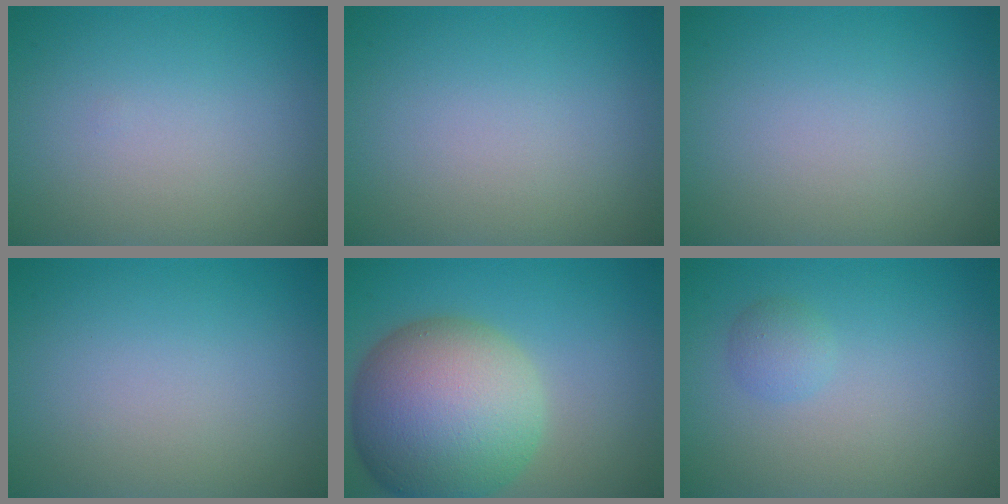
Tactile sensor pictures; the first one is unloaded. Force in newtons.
{"total": 0.0}
{"total": 0.0}
{"total": 0.0}
{"total": 13.5, "press": 13.4, "slide": 0.6}
{"total": 1.4, "press": 1.4, "slide": 0.1}